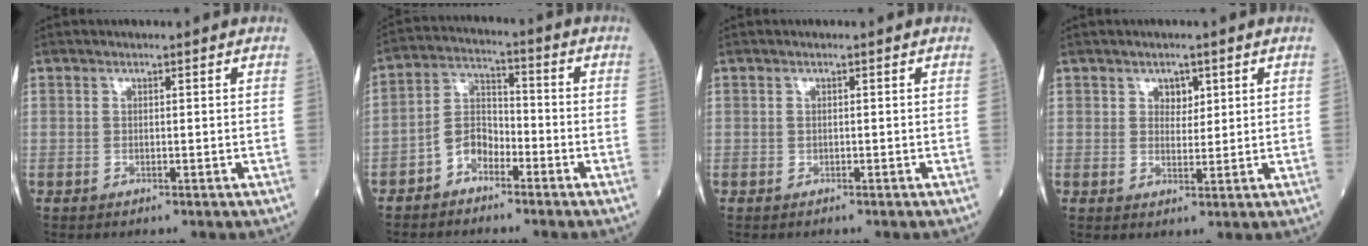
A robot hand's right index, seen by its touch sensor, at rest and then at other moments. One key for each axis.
{"total": 5.7, "fx": -3.4, "fy": 3.4, "fz": 3.0, "tx": -0.061, "ty": 0.015, "tz": -0.071}
{"total": 0.0}
{"total": 2.4, "fx": 1.2, "fy": 1.6, "fz": 1.4, "tx": -0.016, "ty": -0.001, "tz": 0.019}